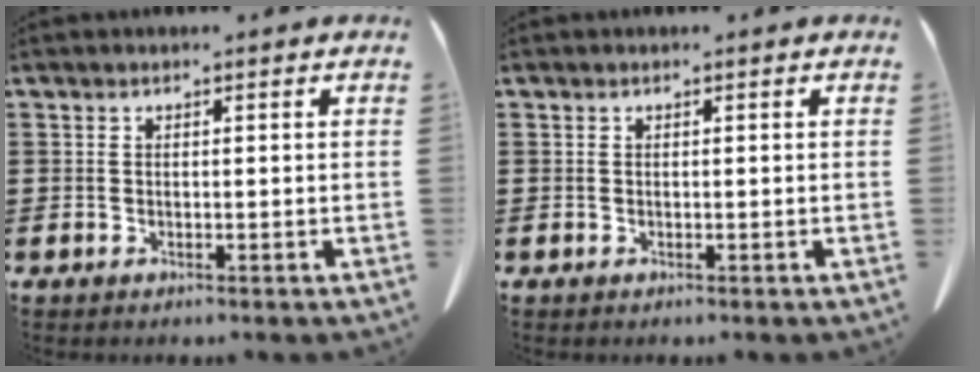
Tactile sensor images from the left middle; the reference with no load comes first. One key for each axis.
{"total": 0.0}